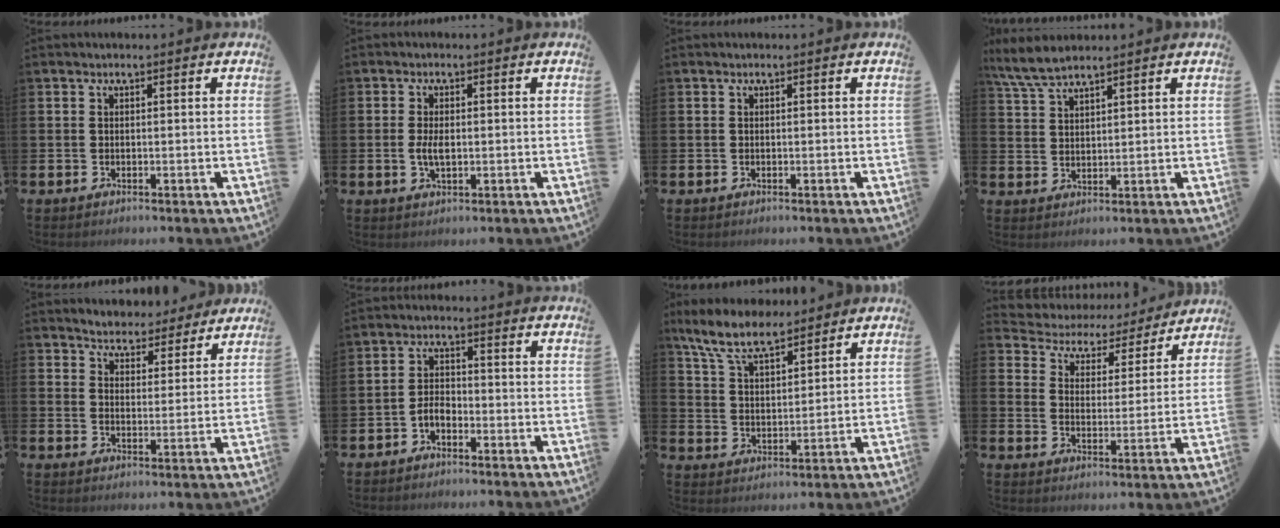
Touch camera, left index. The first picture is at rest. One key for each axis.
{"total": 2.6, "fx": -0.4, "fy": 1.2, "fz": 2.3, "tx": -0.035, "ty": 0.000, "tz": -0.011}
{"total": 0.0}
{"total": 5.2, "fx": 4.8, "fy": 0.8, "fz": 2.0, "tx": -0.054, "ty": -0.013, "tz": 0.089}
{"total": 4.6, "fx": 4.4, "fy": 1.0, "fz": -0.6, "tx": -0.007, "ty": -0.035, "tz": 0.077}
{"total": 2.5, "fx": -2.0, "fy": 1.1, "fz": 1.1, "tx": -0.029, "ty": 0.011, "tz": -0.039}
{"total": 7.9, "fx": 6.9, "fy": 2.2, "fz": 3.2, "tx": -0.093, "ty": -0.022, "tz": 0.128}
{"total": 4.6, "fx": 4.1, "fy": 2.1, "fz": 0.2, "tx": -0.027, "ty": -0.037, "tz": 0.062}